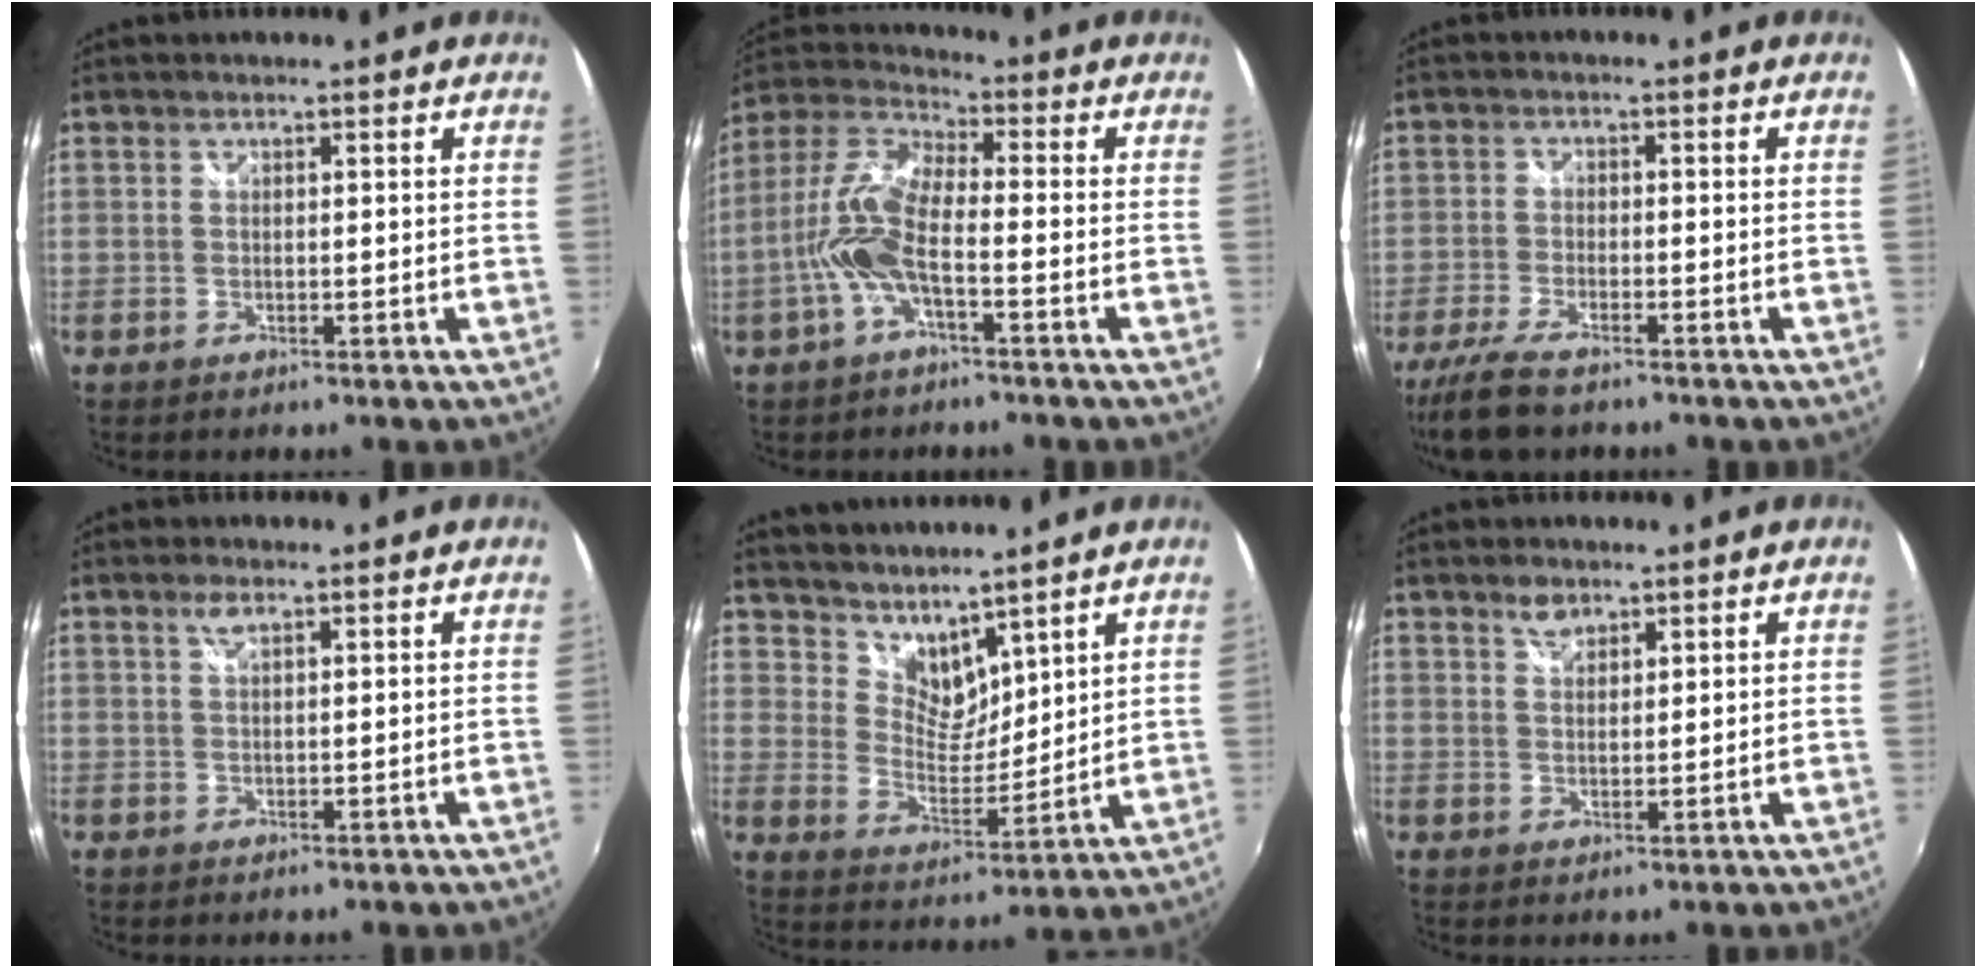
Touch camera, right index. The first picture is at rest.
{"total": 10.4, "force": [-3.2, 2.8, 9.5], "torque": [-0.210, 0.004, -0.065]}
{"total": 8.6, "force": [-6.8, 2.3, 4.7], "torque": [-0.123, -0.024, -0.128]}
{"total": 1.7, "force": [1.0, 0.5, 1.3], "torque": [-0.023, 0.003, 0.016]}
{"total": 8.6, "force": [7.4, 3.3, 2.7], "torque": [-0.044, -0.002, 0.142]}
{"total": 2.6, "force": [2.0, 1.3, 1.1], "torque": [-0.015, 0.003, 0.035]}